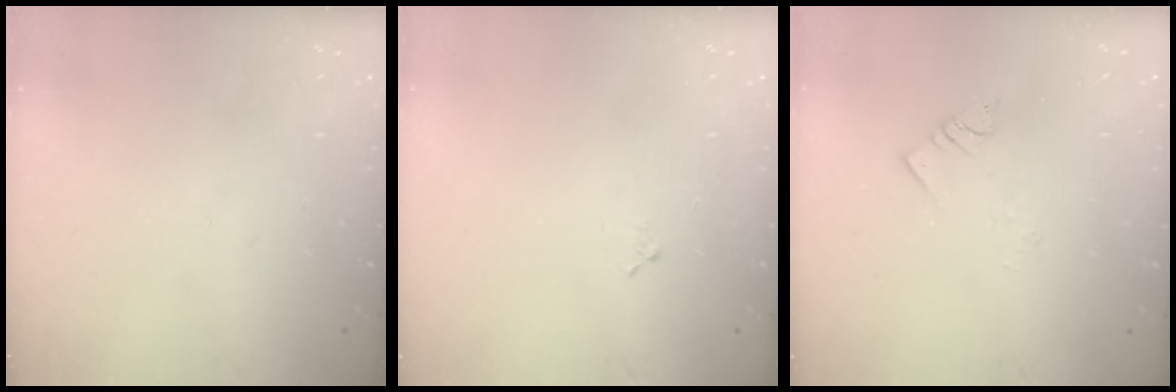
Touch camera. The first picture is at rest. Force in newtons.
{"total": 3.4, "press": 3.4, "slide": 0.4}
{"total": 2.8, "press": 2.8, "slide": 0.3}